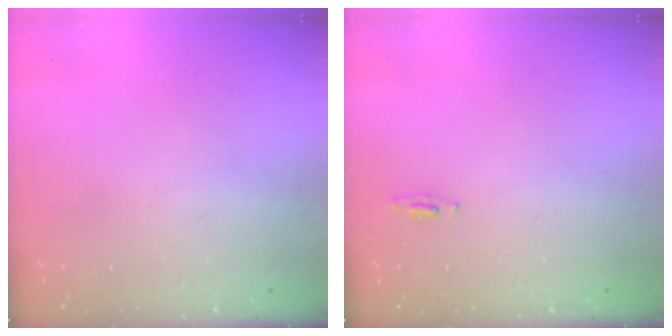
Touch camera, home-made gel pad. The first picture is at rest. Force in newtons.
{"total": 3.9, "press": 2.9, "slide": 2.6}